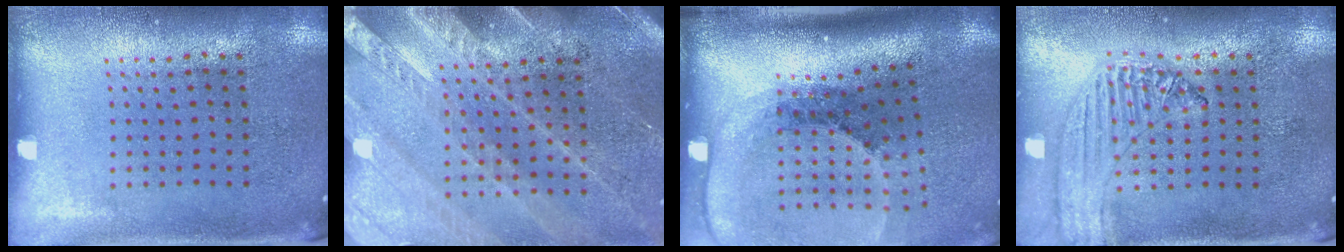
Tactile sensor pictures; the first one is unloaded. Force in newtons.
{"total": 3.0, "press": 2.6, "slide": 1.4}
{"total": 2.6, "press": 1.9, "slide": 1.8}
{"total": 1.2, "press": 1.2, "slide": 0.1}